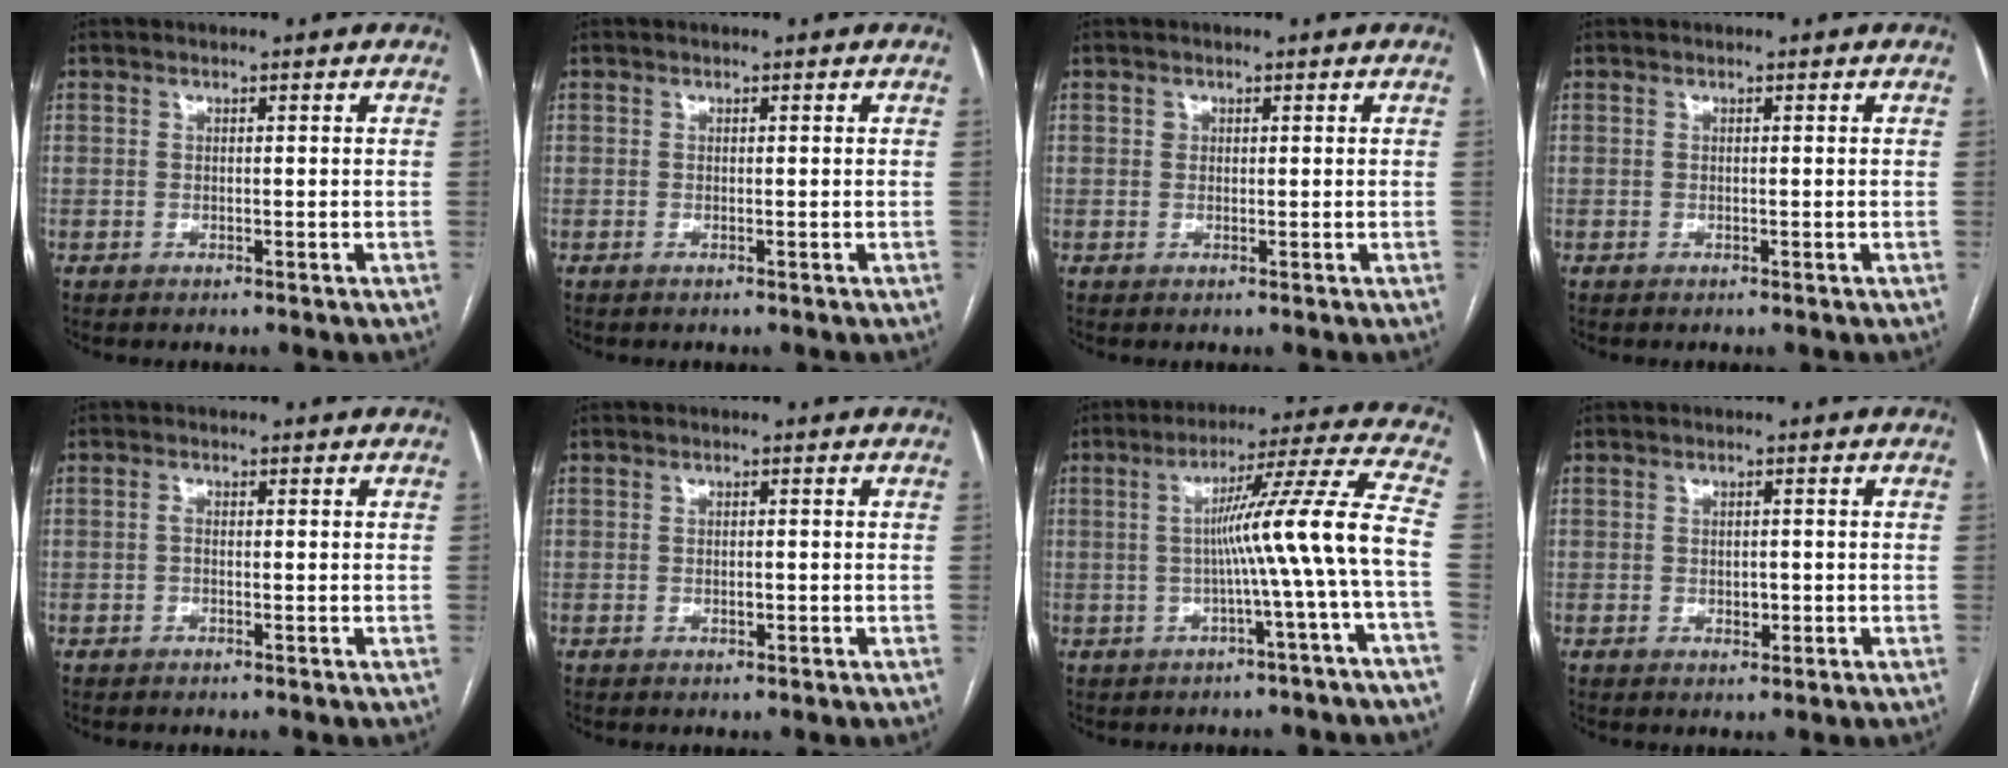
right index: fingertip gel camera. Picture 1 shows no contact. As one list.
[{"total": 0.0}, {"total": 0.8, "force": [0.3, 0.7, 0.2], "torque": [0.004, 0.001, 0.004]}, {"total": 0.0}, {"total": 0.7, "force": [-0.2, 0.3, 0.6], "torque": [-0.011, 0.002, -0.006]}, {"total": 0.9, "force": [-0.2, 0.5, 0.7], "torque": [-0.013, 0.000, -0.002]}, {"total": 11.4, "force": [-2.0, -2.7, 10.9], "torque": [-0.158, 0.015, -0.030]}, {"total": 1.6, "force": [-0.3, 1.1, 1.2], "torque": [-0.016, 0.001, -0.001]}]